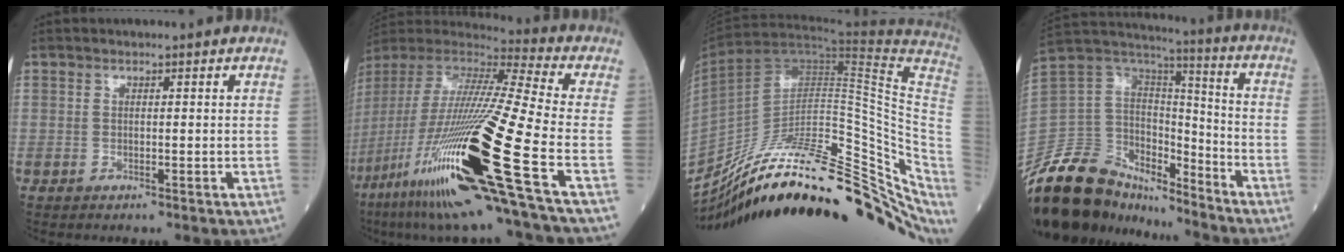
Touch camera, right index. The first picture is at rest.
{"total": 35.1, "force": [-13.0, 2.6, 32.5], "torque": [-0.632, -0.077, -0.243]}
{"total": 35.4, "force": [-21.1, 11.9, 25.8], "torque": [-0.361, 0.002, -0.321]}
{"total": 26.1, "force": [-21.4, 10.5, 10.6], "torque": [-0.268, 0.007, -0.371]}